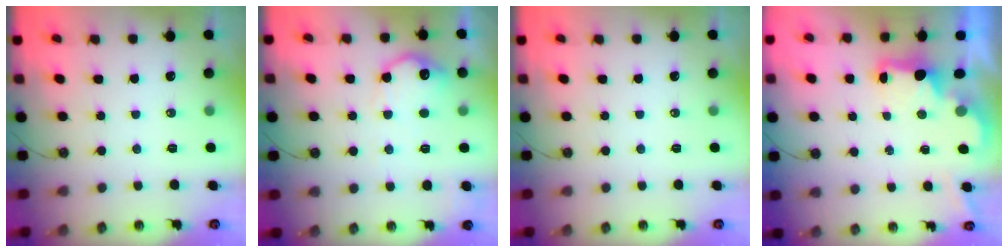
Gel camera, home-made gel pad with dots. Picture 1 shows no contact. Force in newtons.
{"total": 12.3, "press": 12.3, "slide": 0.8}
{"total": 0.0}
{"total": 2.1, "press": 1.9, "slide": 0.8}